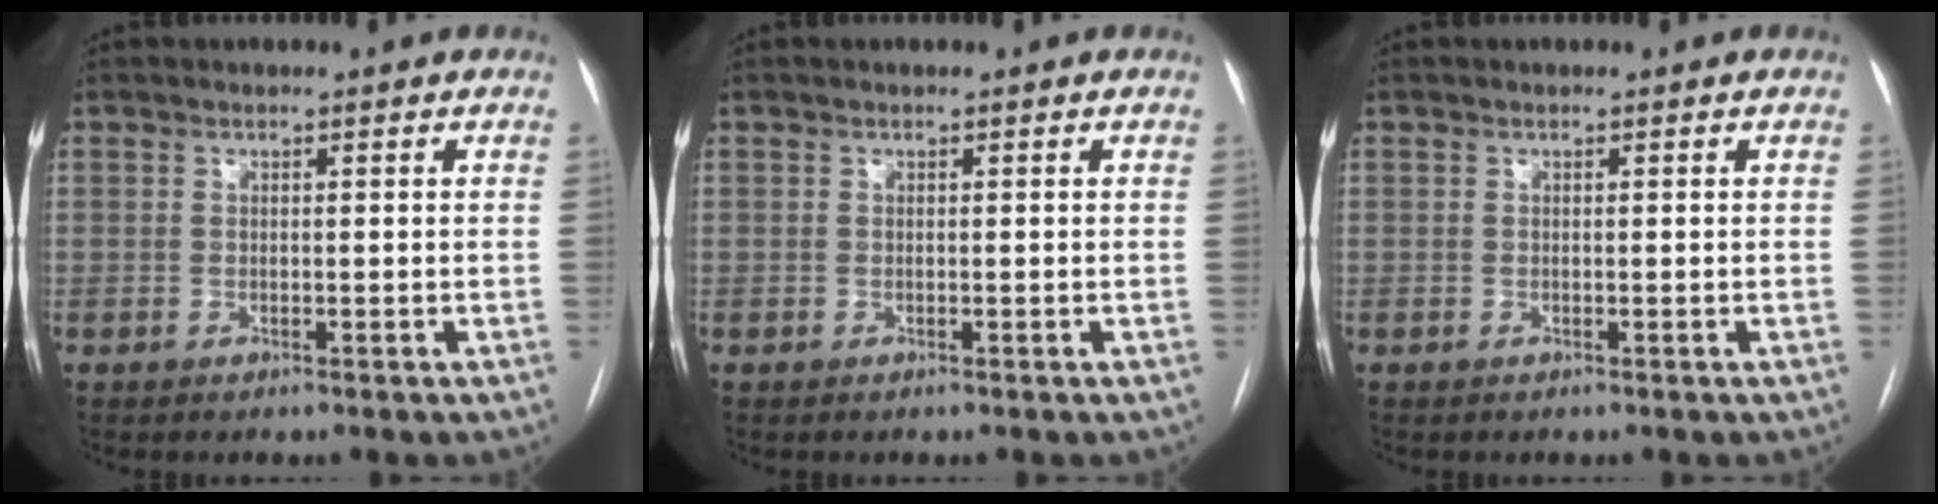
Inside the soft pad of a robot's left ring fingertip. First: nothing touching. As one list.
[{"total": 0.0}, {"total": 0.0}]